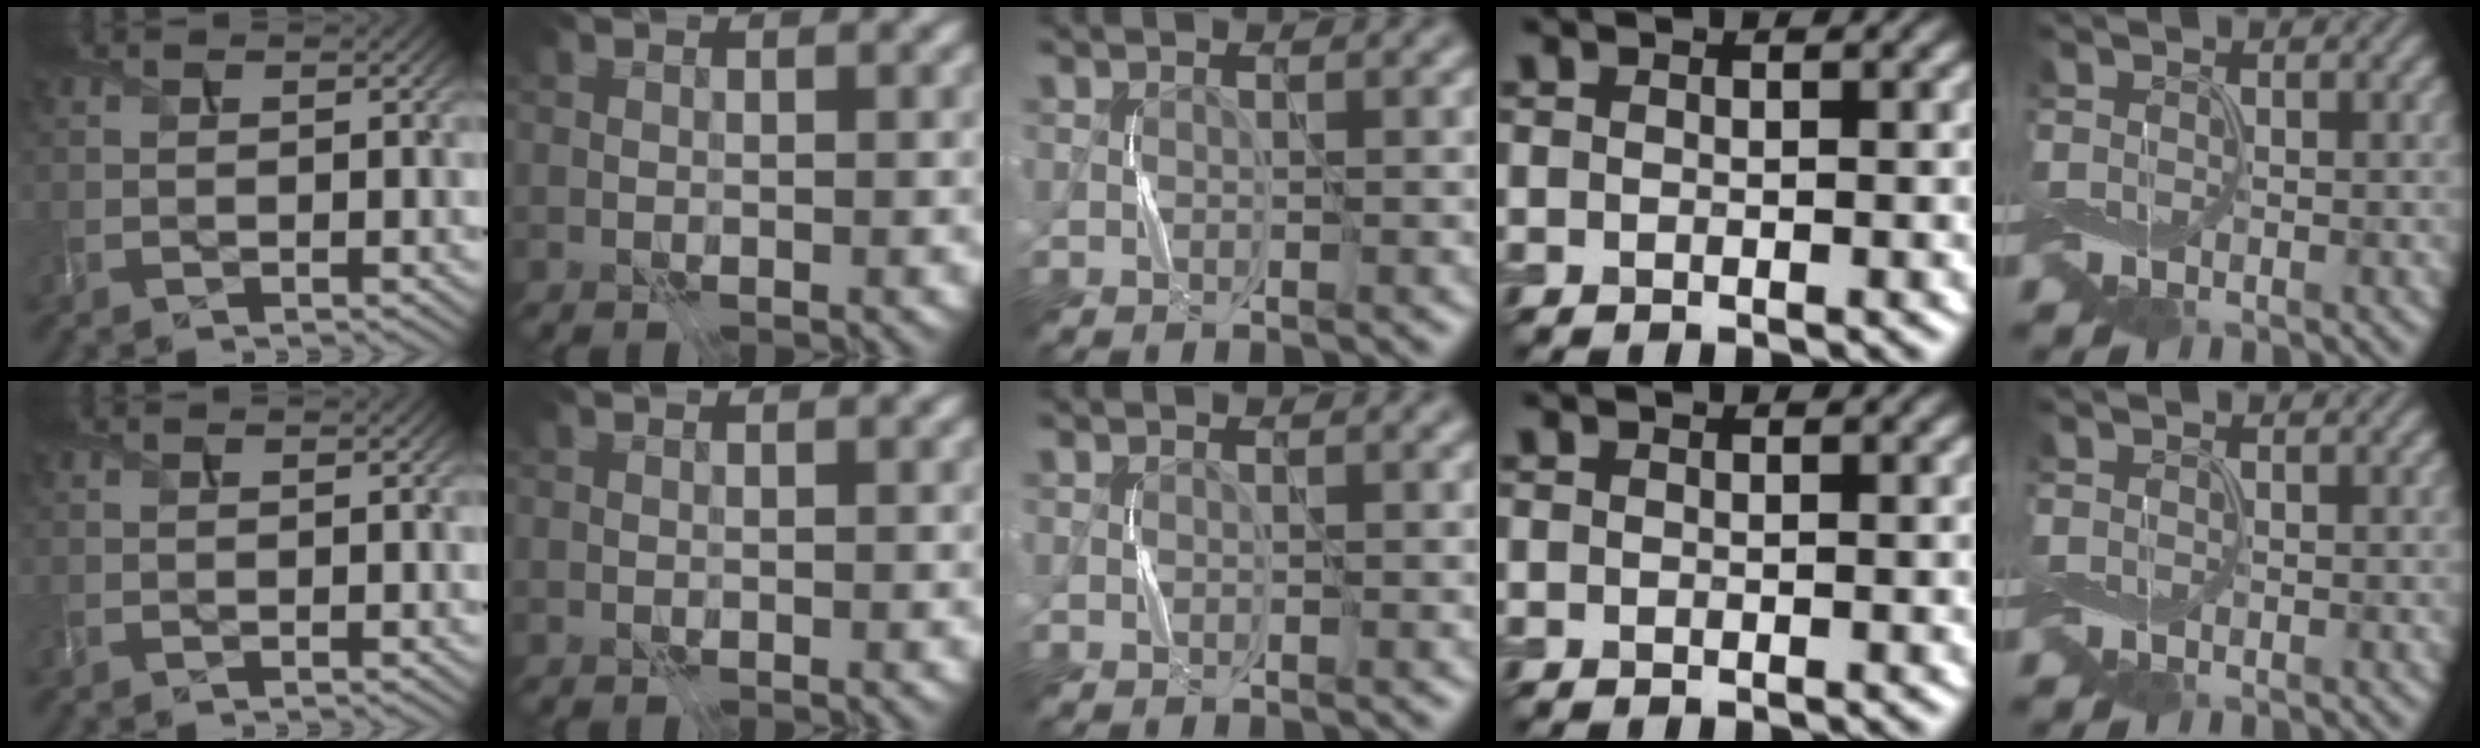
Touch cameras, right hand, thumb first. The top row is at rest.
{}